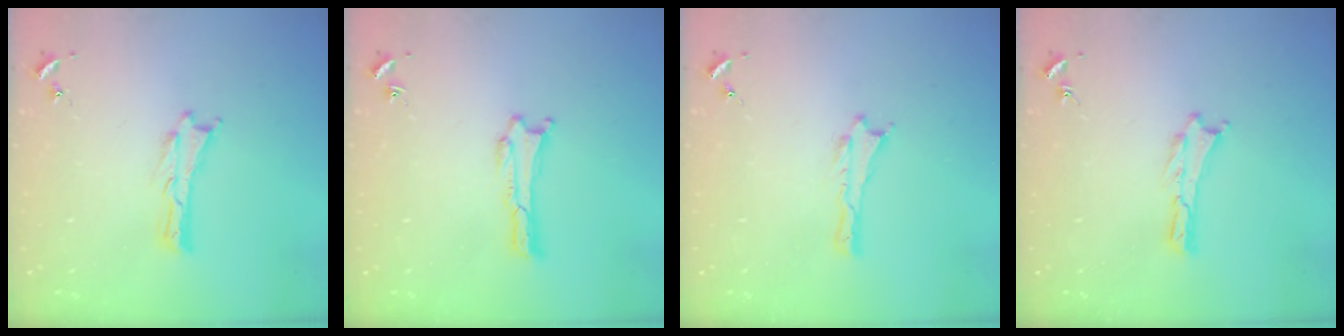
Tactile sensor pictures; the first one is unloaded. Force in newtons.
{"total": 0.0}
{"total": 0.0}
{"total": 0.0}